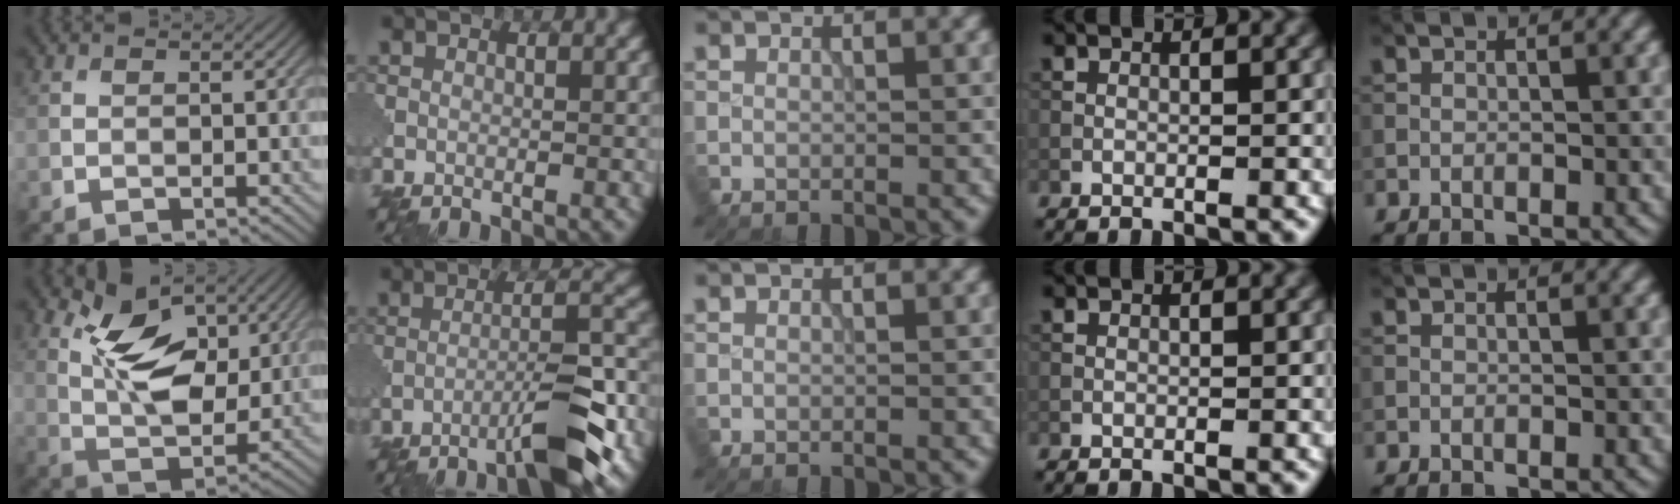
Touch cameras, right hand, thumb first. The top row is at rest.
{"thumb": {"total": 9.3, "force": [3.8, 4.7, 7.0], "torque": [-0.133, -0.006, 0.069]}, "index": {"total": 6.6, "force": [-4.1, 0.9, 5.0], "torque": [-0.070, 0.014, -0.067]}}